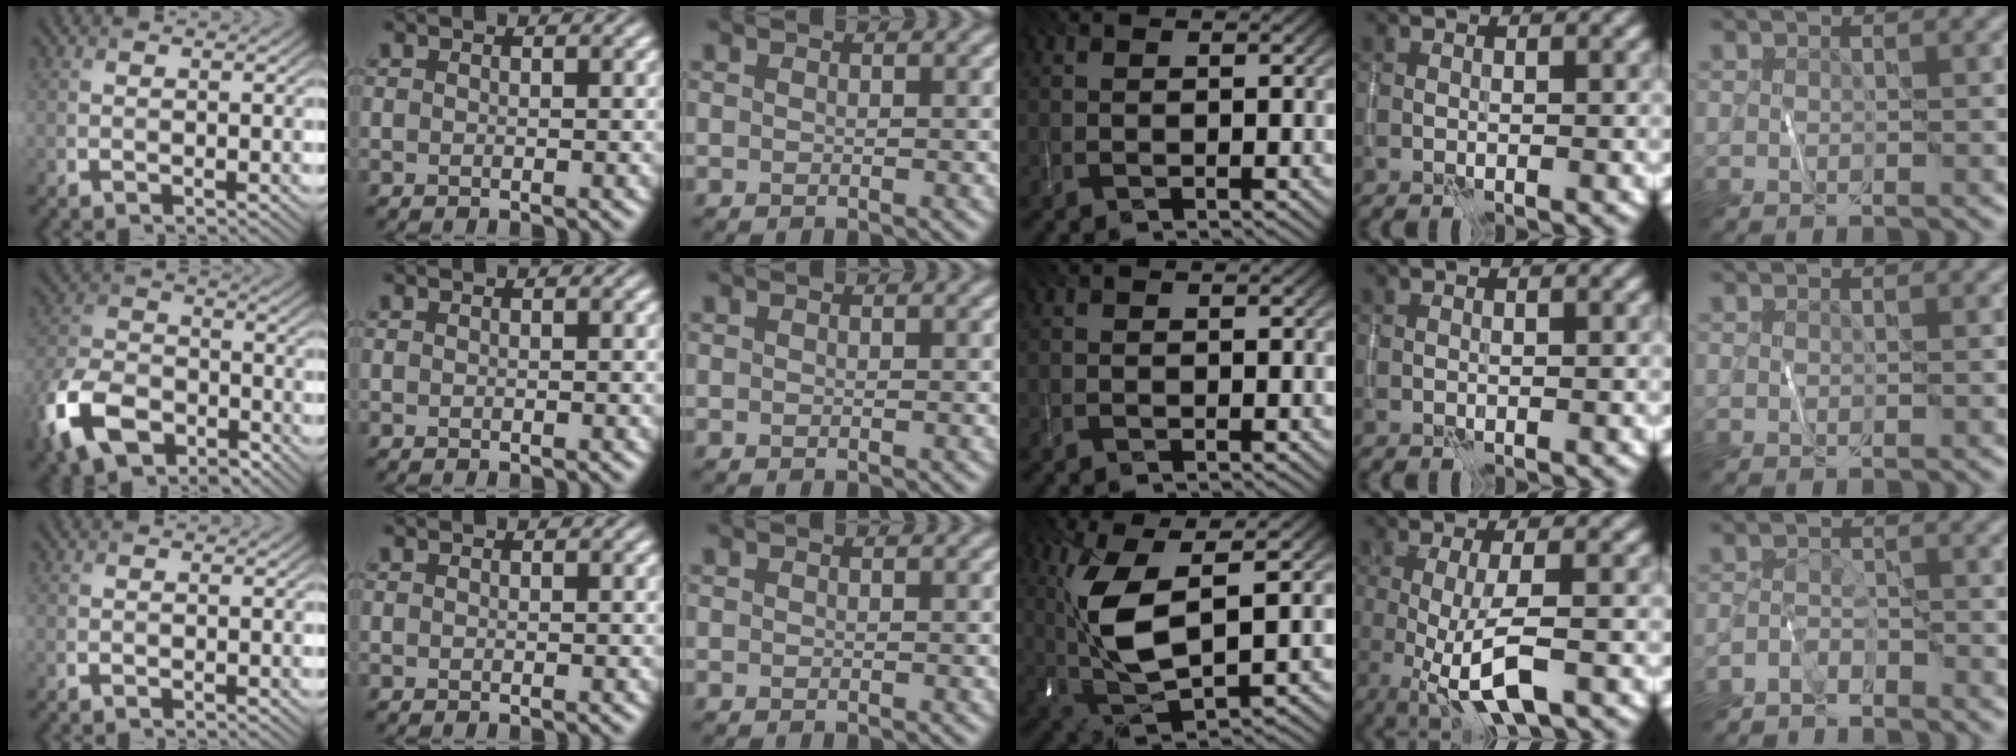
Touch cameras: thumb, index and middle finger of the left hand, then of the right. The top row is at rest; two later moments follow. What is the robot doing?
{"motion": "wipe", "object": "whiteboard"}